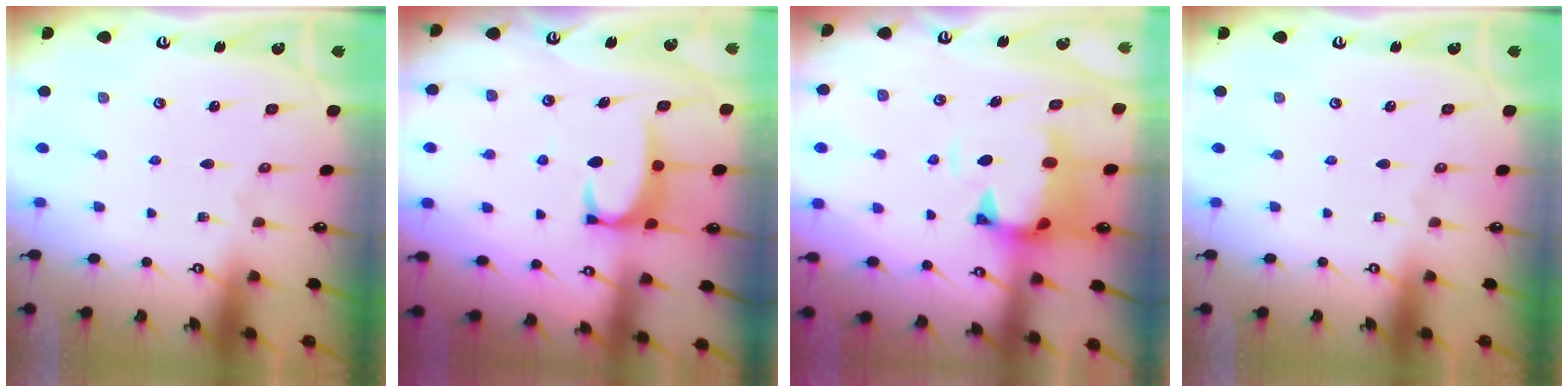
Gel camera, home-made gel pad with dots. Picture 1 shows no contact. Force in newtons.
{"total": 3.0, "press": 3.0, "slide": 0.3}
{"total": 2.7, "press": 2.3, "slide": 1.4}
{"total": 0.0}